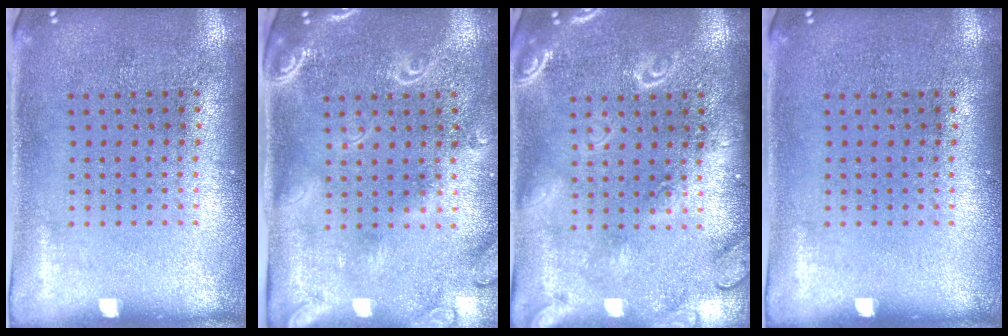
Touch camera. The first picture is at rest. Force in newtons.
{"total": 2.3, "press": 1.9, "slide": 1.2}
{"total": 3.5, "press": 3.5, "slide": 0.5}
{"total": 0.0}